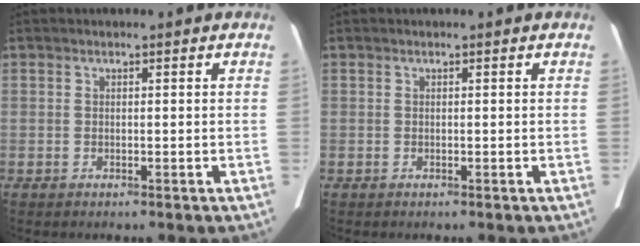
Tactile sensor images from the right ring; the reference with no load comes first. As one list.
[{"total": 0.0}]